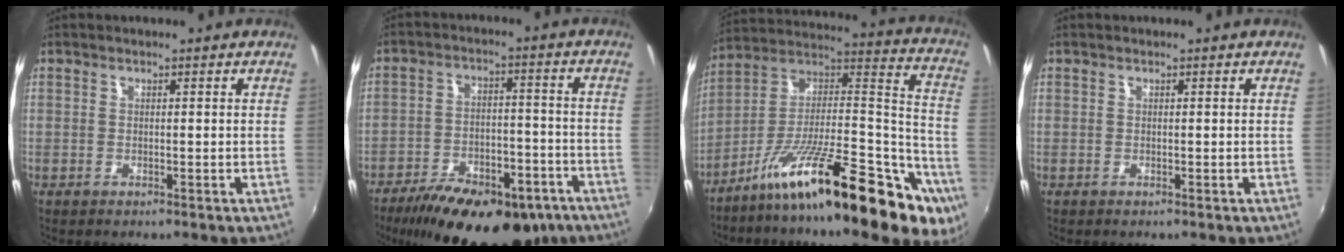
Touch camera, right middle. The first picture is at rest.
{"total": 23.7, "force": [-16.7, 10.0, 13.5], "torque": [-0.240, -0.019, -0.228]}
{"total": 28.6, "force": [-16.6, 7.4, 22.1], "torque": [-0.276, 0.010, -0.265]}
{"total": 0.0}